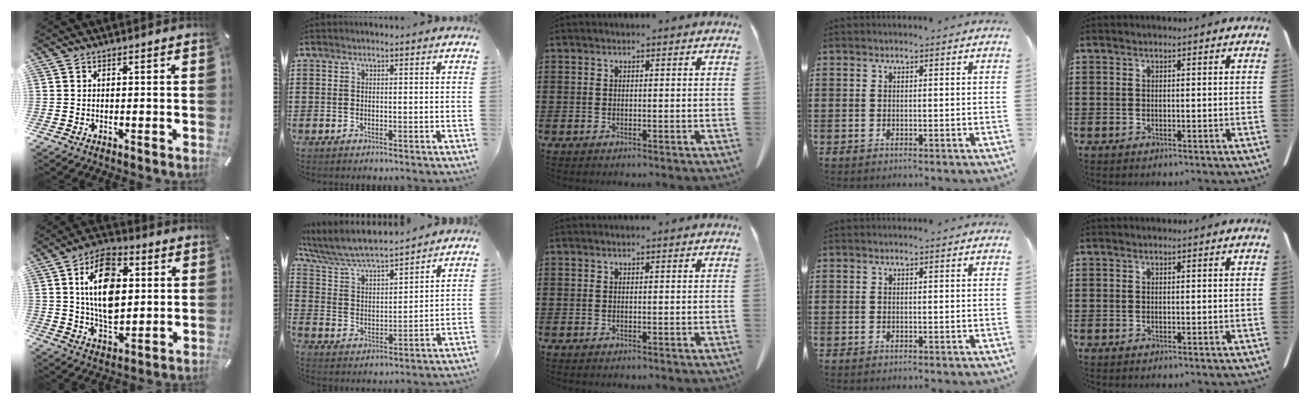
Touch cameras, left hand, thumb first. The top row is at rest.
{"thumb": {"total": 15.6, "force": [2.9, 9.9, 11.7], "torque": [-0.218, 0.007, 0.049]}, "index": {"total": 6.8, "force": [6.4, 0.7, 2.3], "torque": [-0.074, -0.040, 0.108]}}